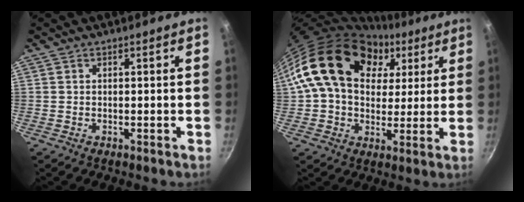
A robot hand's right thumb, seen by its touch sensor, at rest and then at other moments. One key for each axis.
{"total": 21.9, "fx": 8.5, "fy": 15.0, "fz": 13.4, "tx": -0.212, "ty": 0.001, "tz": 0.138}